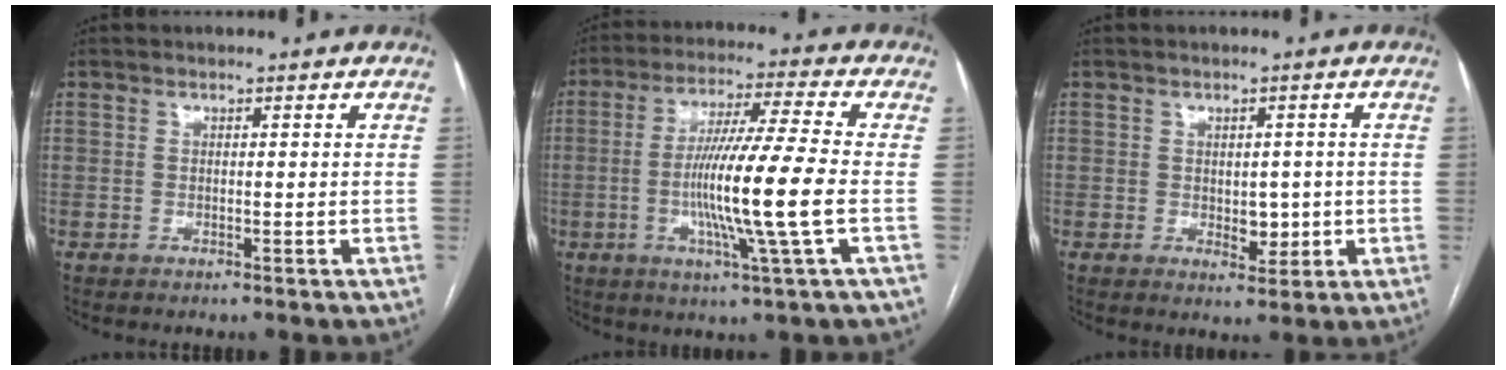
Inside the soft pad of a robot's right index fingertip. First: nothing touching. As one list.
[{"total": 13.3, "force": [-2.4, -1.4, 13.0], "torque": [-0.245, -0.011, -0.048]}, {"total": 3.3, "force": [-0.3, 2.1, 2.6], "torque": [-0.030, 0.000, 0.006]}]